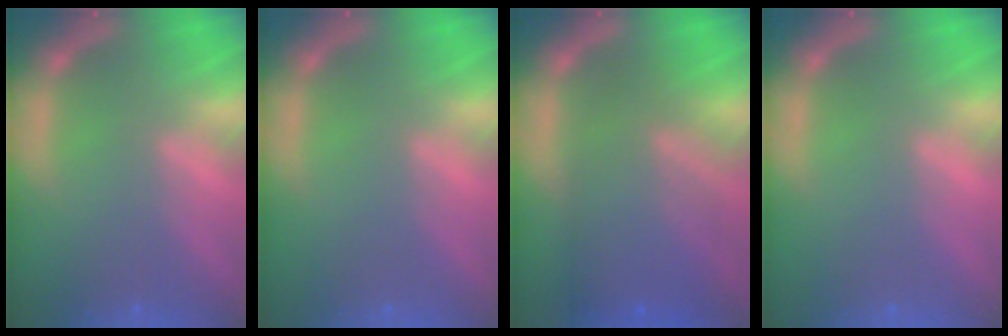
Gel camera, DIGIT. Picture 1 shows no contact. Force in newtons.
{"total": 0.0}
{"total": 8.1}
{"total": 0.0}